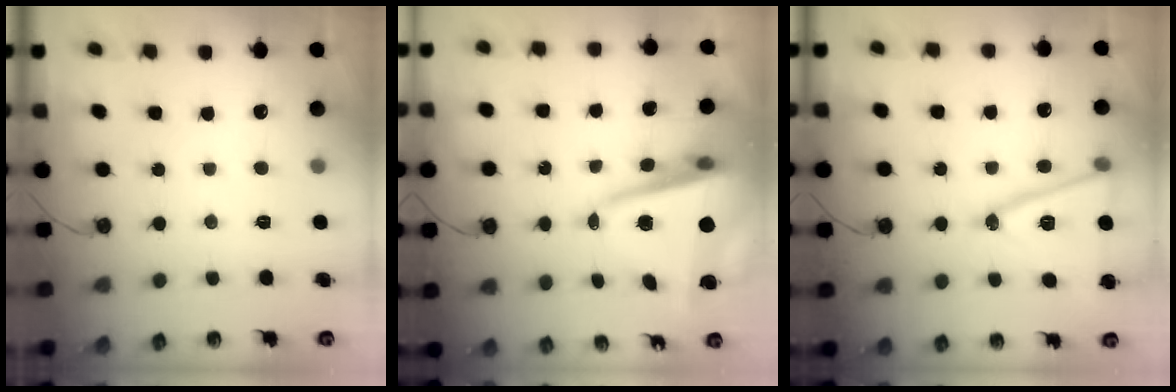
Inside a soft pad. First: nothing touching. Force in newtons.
{"total": 10.7, "press": 10.7, "slide": 0.9}
{"total": 15.9, "press": 15.5, "slide": 3.6}